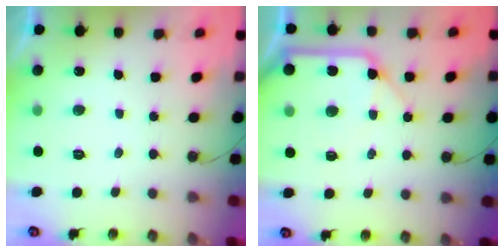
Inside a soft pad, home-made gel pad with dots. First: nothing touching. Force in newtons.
{"total": 12.0, "press": 11.9, "slide": 1.6}